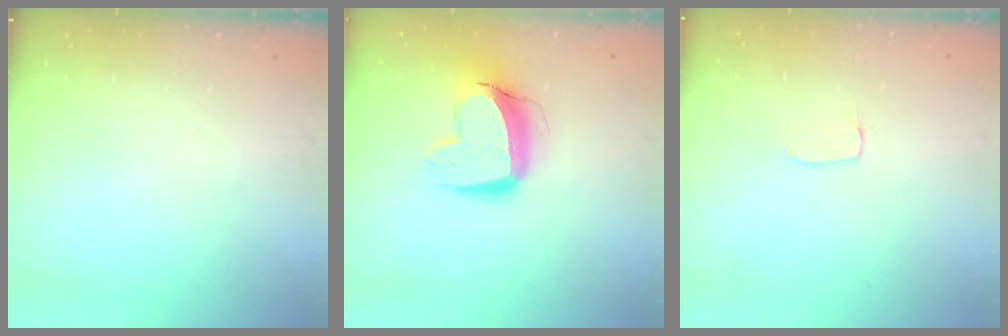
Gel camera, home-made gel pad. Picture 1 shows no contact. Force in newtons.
{"total": 14.0, "press": 14.0, "slide": 1.5}
{"total": 3.2, "press": 3.2, "slide": 0.1}